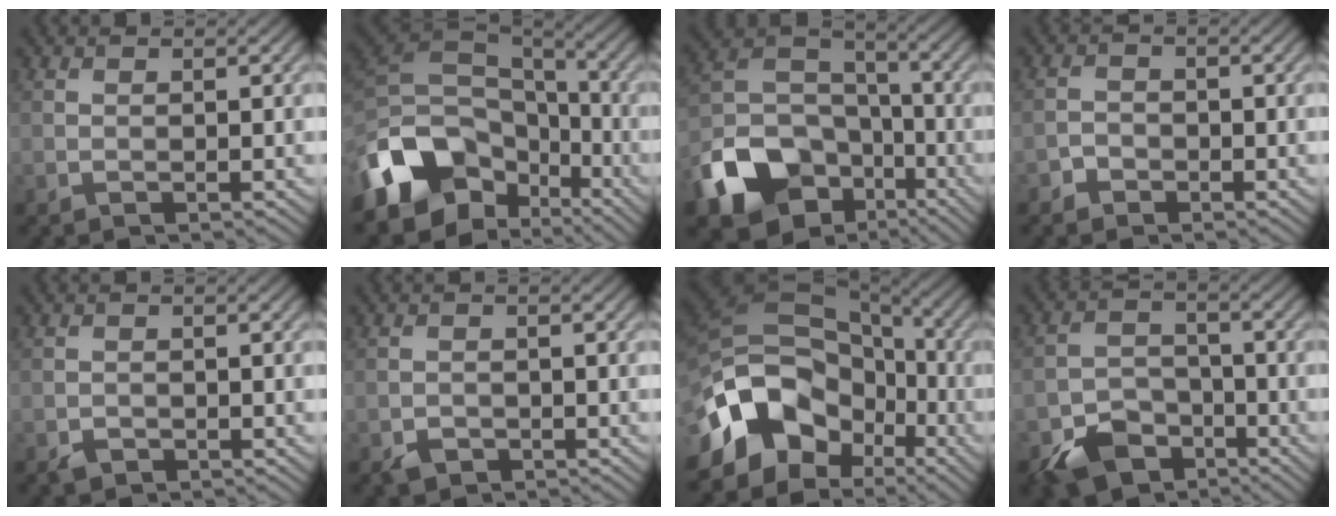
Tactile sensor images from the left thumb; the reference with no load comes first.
{"total": 16.9, "force": [-7.3, 12.0, 9.4], "torque": [-0.242, -0.040, -0.110]}
{"total": 16.8, "force": [-8.5, 11.8, 8.4], "torque": [-0.215, -0.044, -0.159]}
{"total": 1.8, "force": [-1.2, 1.3, 0.4], "torque": [-0.004, 0.003, -0.028]}
{"total": 1.4, "force": [-1.0, 0.9, 0.4], "torque": [-0.005, -0.002, -0.020]}
{"total": 1.8, "force": [-1.3, 1.2, 0.6], "torque": [-0.006, -0.002, -0.026]}
{"total": 18.6, "force": [-6.9, 14.0, 10.1], "torque": [-0.224, -0.023, -0.101]}
{"total": 7.5, "force": [-4.9, 4.8, 3.0], "torque": [-0.060, -0.012, -0.098]}